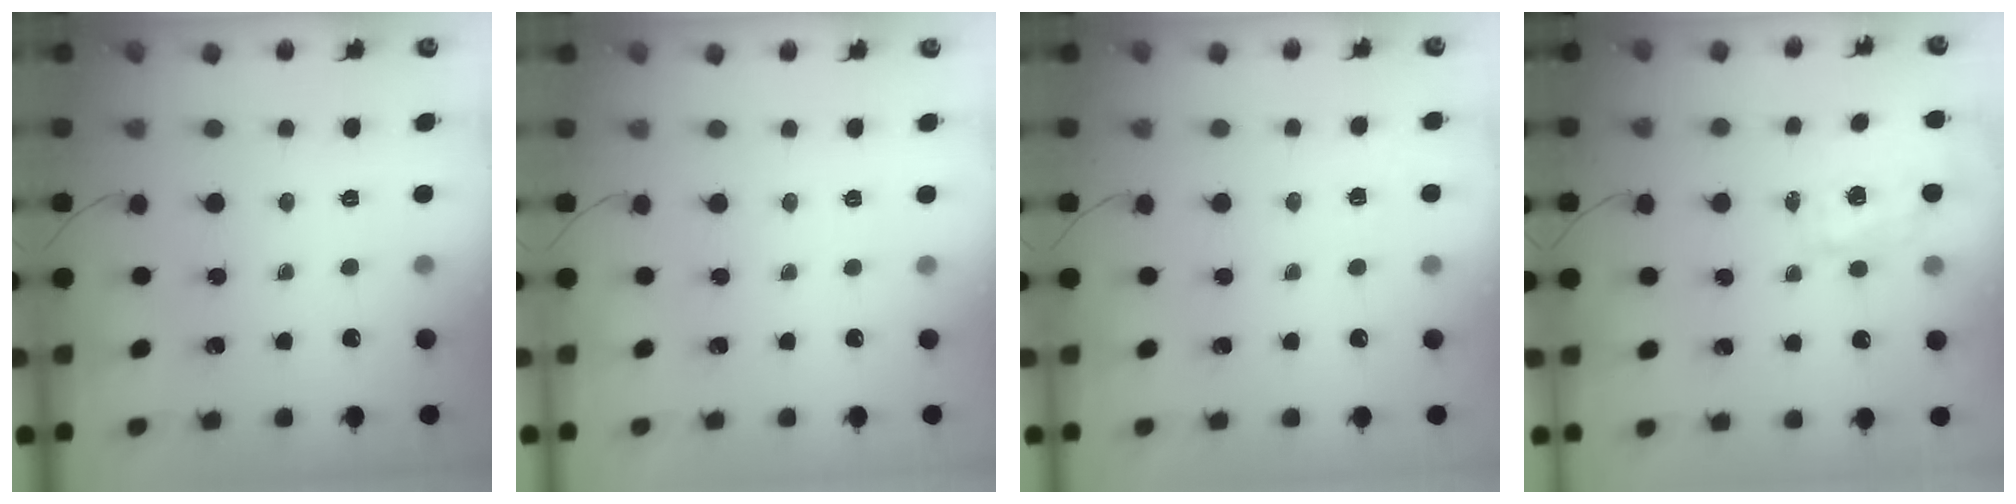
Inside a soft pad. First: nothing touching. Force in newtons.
{"total": 2.4, "press": 2.3, "slide": 0.5}
{"total": 1.4, "press": 0.2, "slide": 1.4}
{"total": 1.9, "press": 1.9, "slide": 0.5}